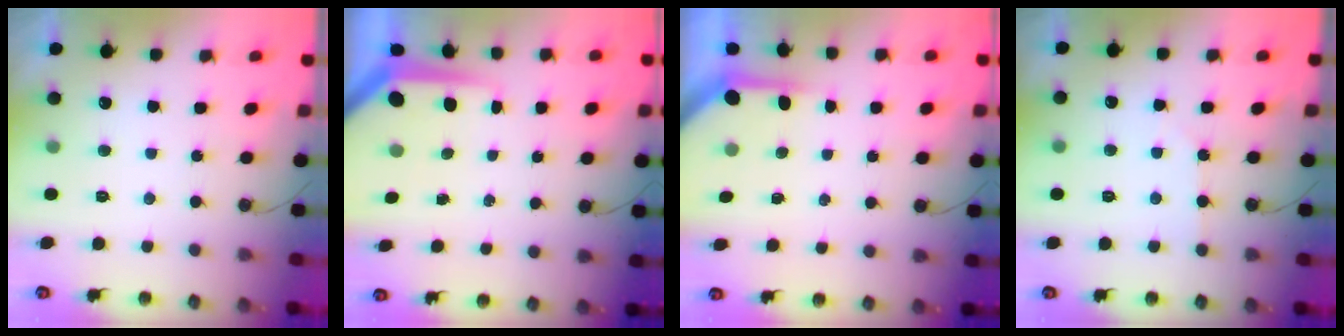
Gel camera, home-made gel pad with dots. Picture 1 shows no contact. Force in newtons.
{"total": 7.2, "press": 7.2, "slide": 0.5}
{"total": 3.8, "press": 3.8, "slide": 0.3}
{"total": 3.9, "press": 3.8, "slide": 0.7}